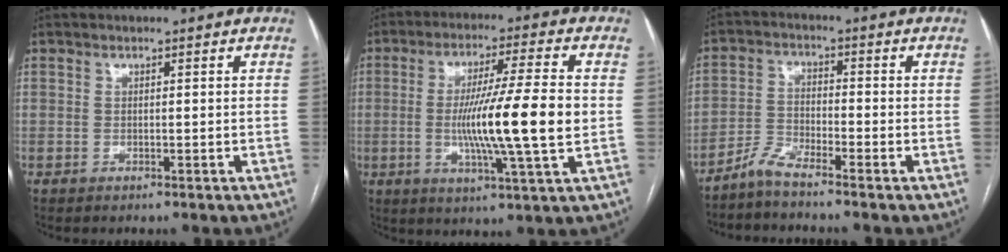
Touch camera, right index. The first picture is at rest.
{"total": 14.4, "force": [-1.0, -0.5, 14.3], "torque": [-0.252, -0.011, -0.023]}
{"total": 3.9, "force": [-3.7, -0.2, 1.4], "torque": [-0.032, -0.015, -0.081]}